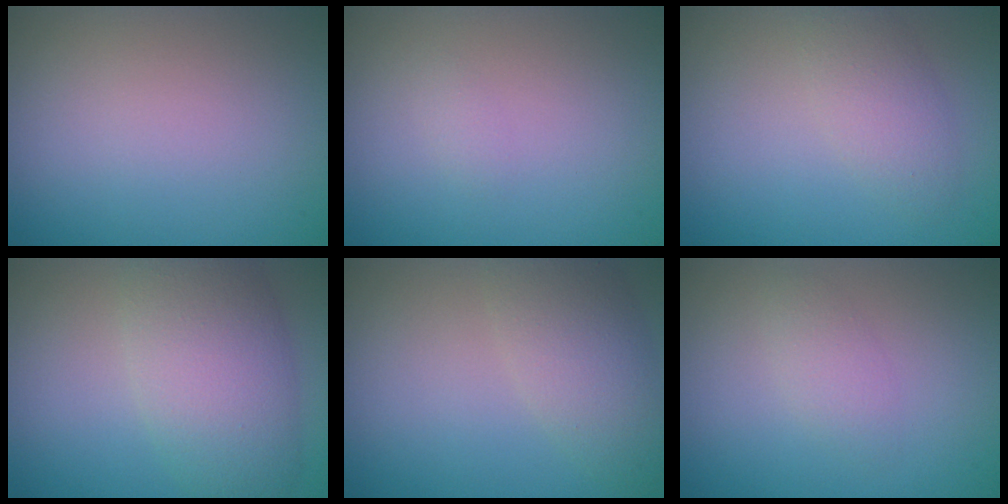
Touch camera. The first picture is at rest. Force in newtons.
{"total": 0.6, "press": 0.6, "slide": 0.0}
{"total": 2.4, "press": 2.4, "slide": 0.1}
{"total": 6.7, "press": 6.7, "slide": 0.2}
{"total": 4.3, "press": 4.3, "slide": 0.3}
{"total": 1.5, "press": 1.5, "slide": 0.1}